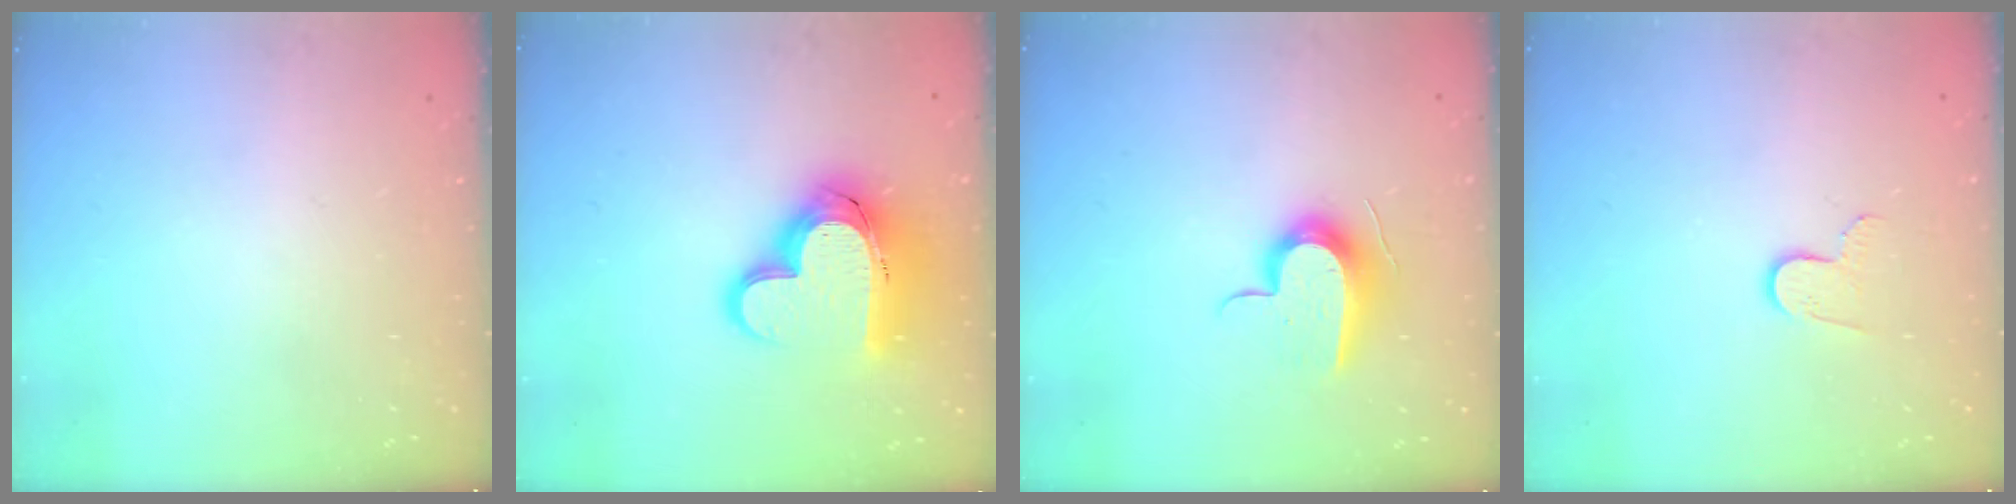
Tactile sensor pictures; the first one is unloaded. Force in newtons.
{"total": 17.3, "press": 17.2, "slide": 1.8}
{"total": 11.5, "press": 11.5, "slide": 0.9}
{"total": 6.0, "press": 6.0, "slide": 0.6}